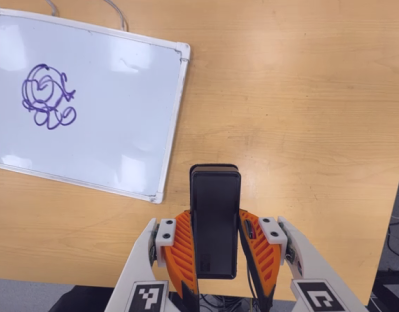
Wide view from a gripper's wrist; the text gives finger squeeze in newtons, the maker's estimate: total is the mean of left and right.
{"total": 3.7, "left": 2.1, "right": 5.3}